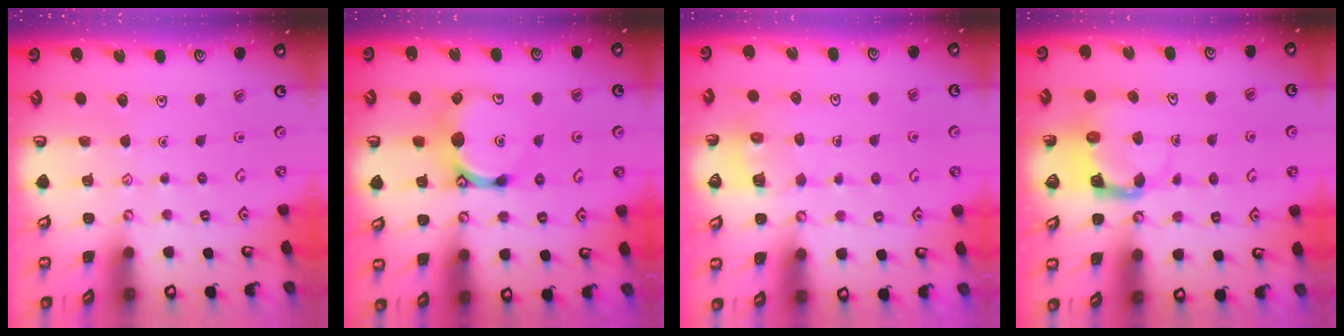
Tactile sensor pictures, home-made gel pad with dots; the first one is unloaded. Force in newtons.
{"total": 11.0, "press": 11.0, "slide": 0.5}
{"total": 3.2, "press": 3.2, "slide": 0.2}
{"total": 4.6, "press": 4.6, "slide": 0.1}